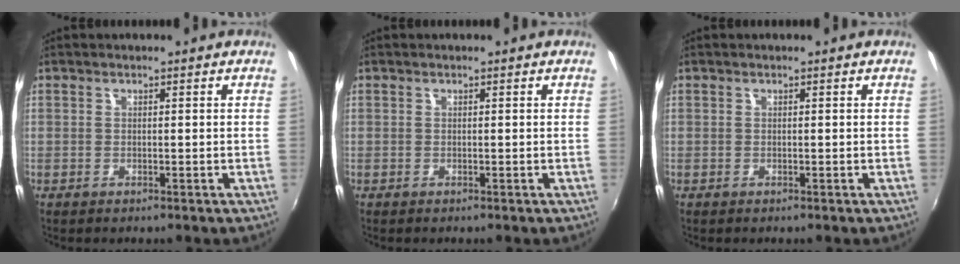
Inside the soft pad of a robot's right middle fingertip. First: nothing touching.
{"total": 0.0}
{"total": 0.0}